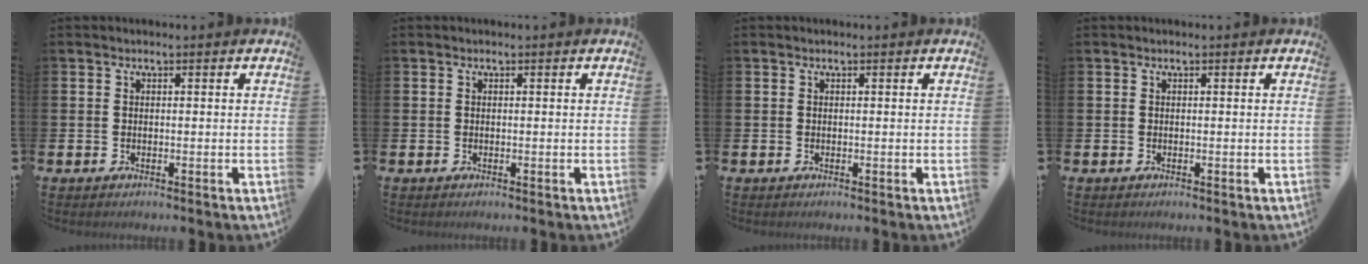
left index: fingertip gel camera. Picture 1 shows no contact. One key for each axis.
{"total": 0.0}
{"total": 0.0}
{"total": 0.0}